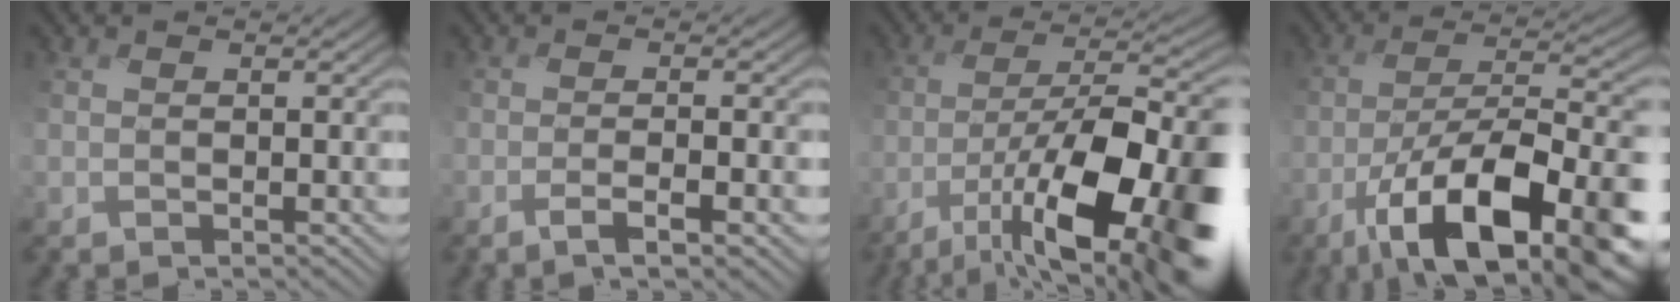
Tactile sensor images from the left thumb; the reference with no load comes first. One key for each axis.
{"total": 4.3, "fx": -2.1, "fy": 0.8, "fz": 3.7, "tx": -0.057, "ty": 0.007, "tz": -0.040}
{"total": 17.1, "fx": -8.2, "fy": 6.2, "fz": 13.7, "tx": -0.217, "ty": -0.014, "tz": -0.140}
{"total": 17.1, "fx": -8.8, "fy": 6.3, "fz": 13.3, "tx": -0.225, "ty": -0.013, "tz": -0.155}